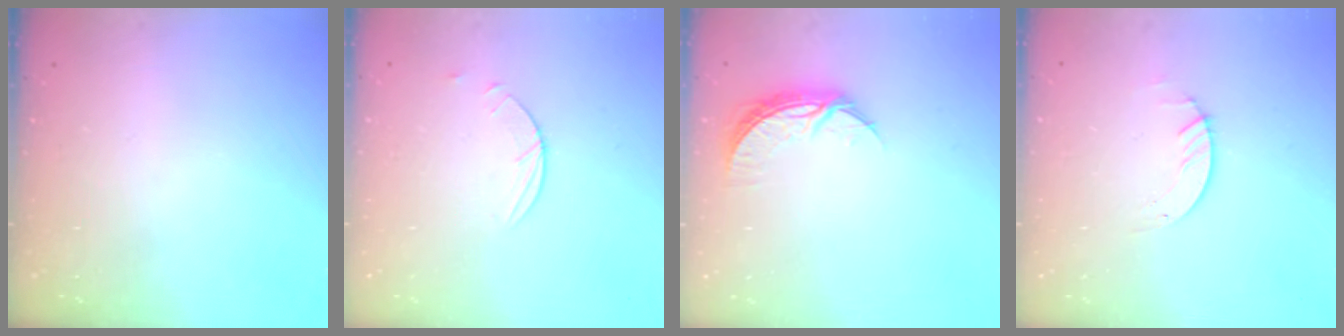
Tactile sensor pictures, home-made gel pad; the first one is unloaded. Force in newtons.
{"total": 2.9, "press": 2.8, "slide": 0.3}
{"total": 6.8, "press": 6.8, "slide": 0.3}
{"total": 1.4, "press": 1.4, "slide": 0.2}